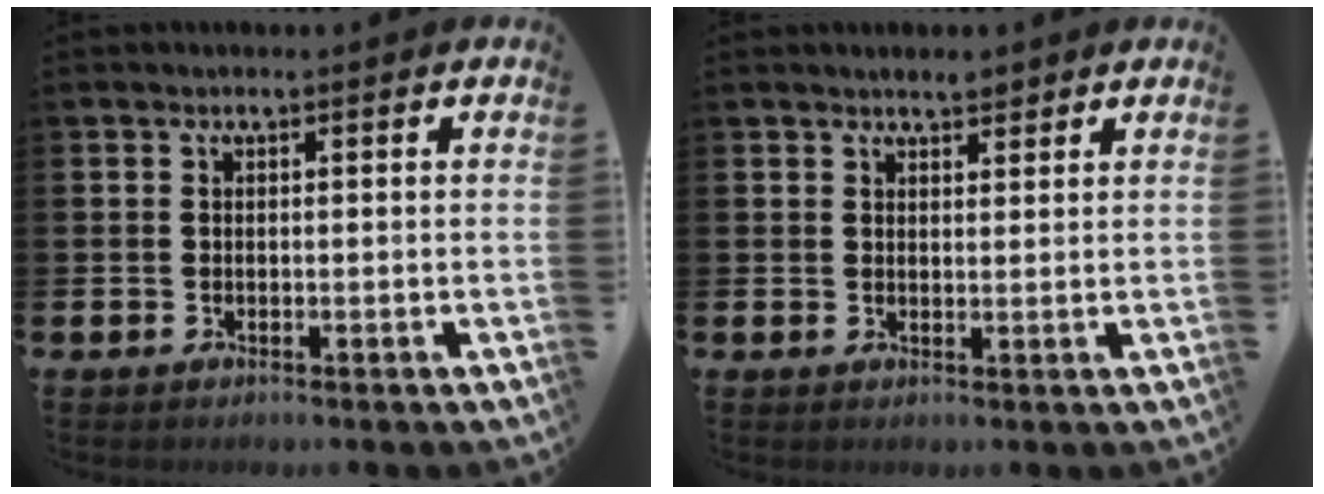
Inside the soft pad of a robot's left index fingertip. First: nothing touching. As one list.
[{"total": 2.3, "force": [2.2, 0.7, 0.2], "torque": [-0.001, -0.006, 0.040]}]